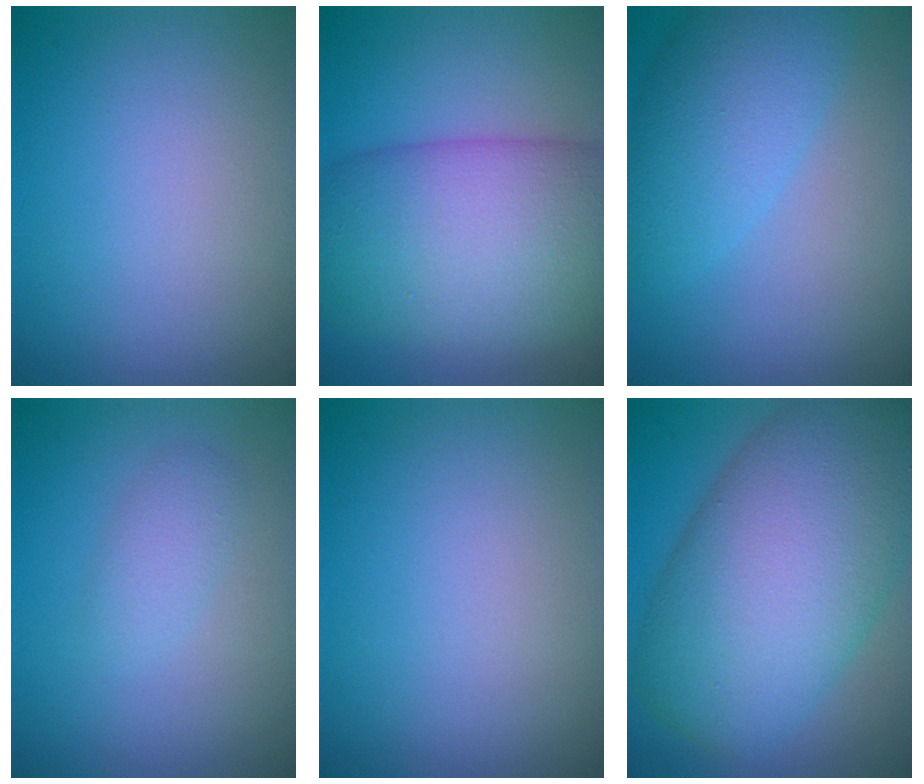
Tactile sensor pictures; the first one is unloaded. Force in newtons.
{"total": 12.5, "press": 12.5, "slide": 0.2}
{"total": 5.4, "press": 5.3, "slide": 0.2}
{"total": 1.8, "press": 1.8, "slide": 0.2}
{"total": 0.0}
{"total": 14.5, "press": 14.5, "slide": 0.7}